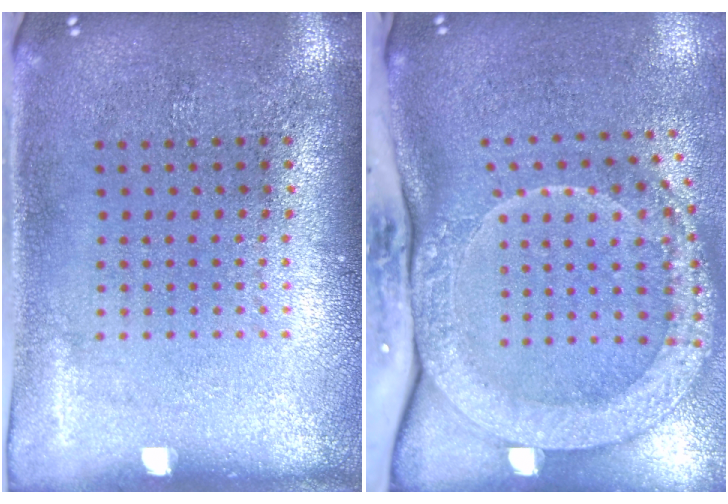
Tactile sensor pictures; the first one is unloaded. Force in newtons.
{"total": 3.1, "press": 2.2, "slide": 2.2}